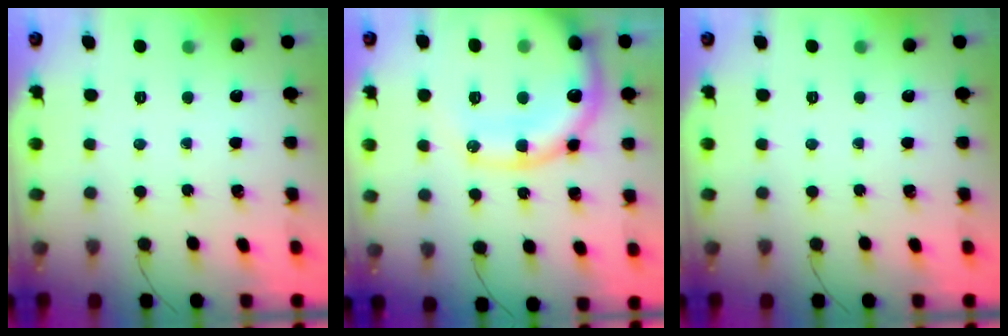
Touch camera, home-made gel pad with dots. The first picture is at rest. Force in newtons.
{"total": 22.4, "press": 22.0, "slide": 4.1}
{"total": 0.0}